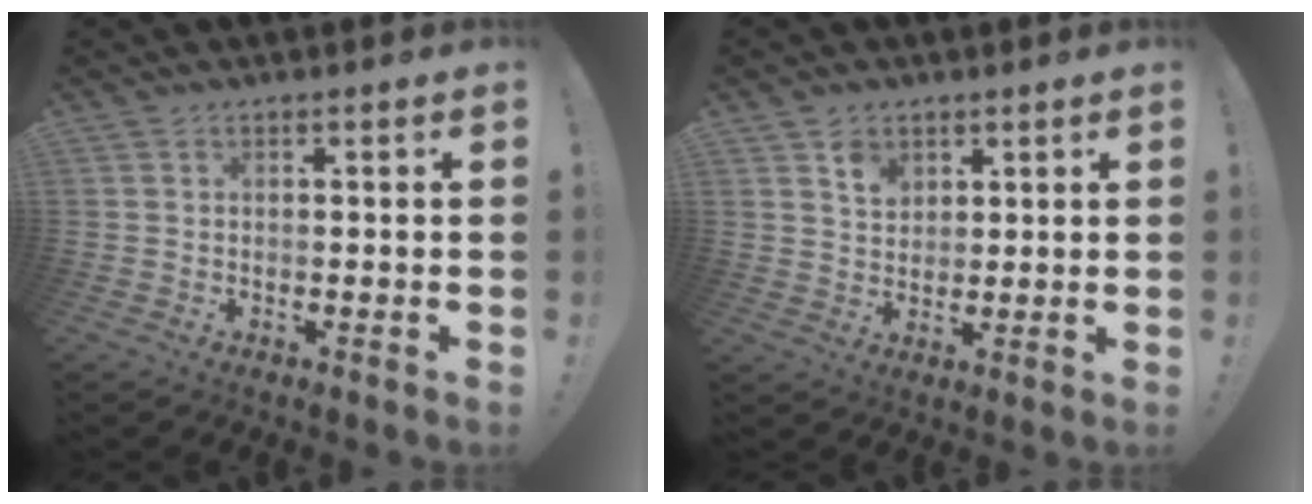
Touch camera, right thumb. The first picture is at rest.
{"total": 5.5, "force": [3.4, 4.0, 1.8], "torque": [-0.015, -0.020, 0.058]}